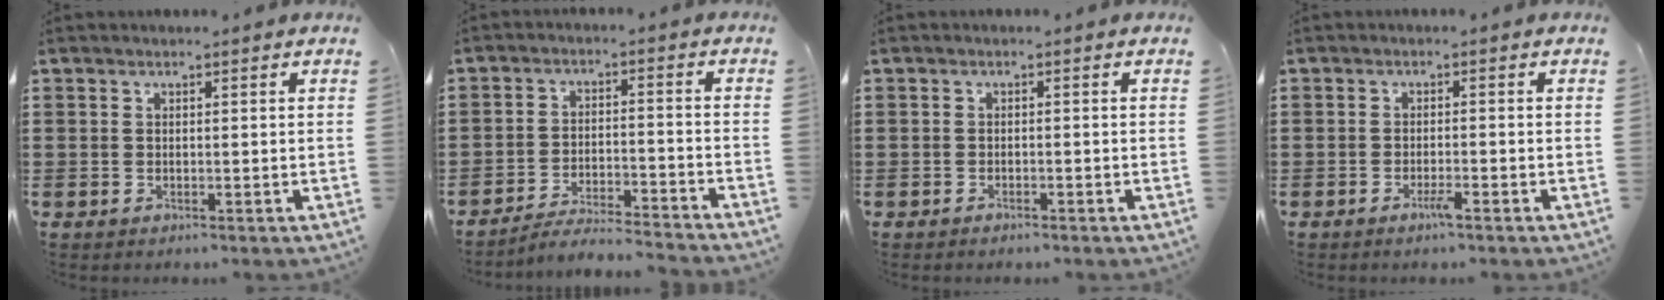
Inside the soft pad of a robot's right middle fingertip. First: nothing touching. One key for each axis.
{"total": 4.7, "fx": -4.6, "fy": 0.0, "fz": 1.2, "tx": -0.030, "ty": -0.003, "tz": -0.094}
{"total": 0.7, "fx": -0.7, "fy": 0.1, "fz": 0.2, "tx": -0.006, "ty": -0.003, "tz": -0.013}
{"total": 1.9, "fx": -1.2, "fy": 0.1, "fz": 1.4, "tx": -0.025, "ty": -0.002, "tz": -0.022}